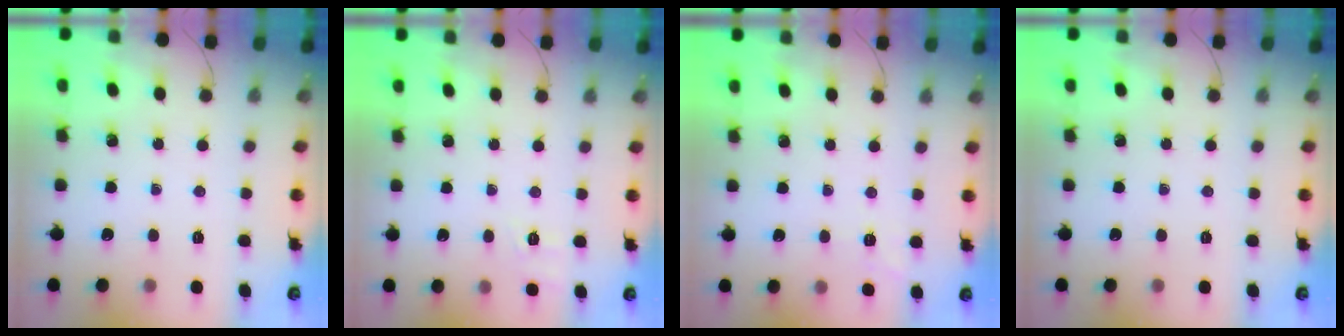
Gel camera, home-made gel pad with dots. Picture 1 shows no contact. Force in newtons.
{"total": 7.1, "press": 6.8, "slide": 2.0}
{"total": 2.3, "press": 1.5, "slide": 1.7}
{"total": 0.0}